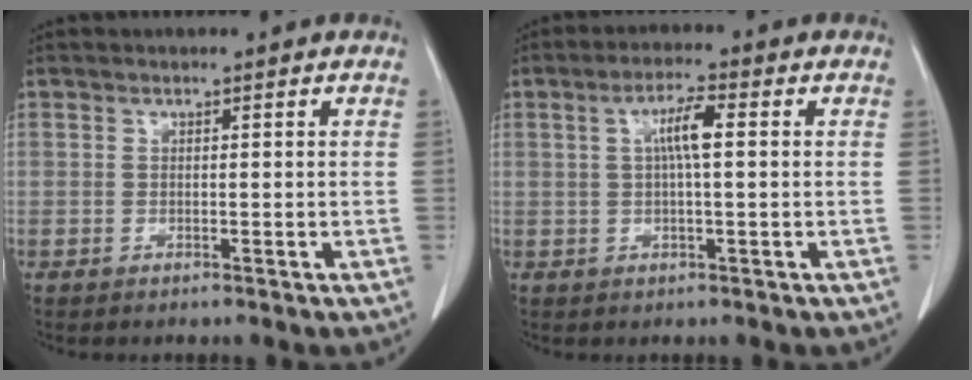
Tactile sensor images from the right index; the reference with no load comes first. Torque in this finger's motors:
{"motor_torque": [0.41, -0.02, 0.18, 0.07]}